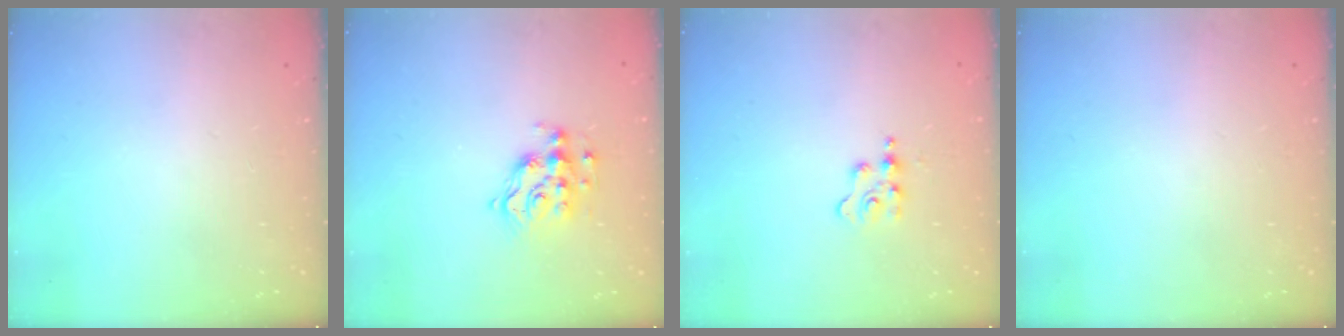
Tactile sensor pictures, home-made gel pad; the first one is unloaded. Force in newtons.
{"total": 10.4, "press": 10.4, "slide": 0.5}
{"total": 3.7, "press": 3.7, "slide": 0.5}
{"total": 0.0}